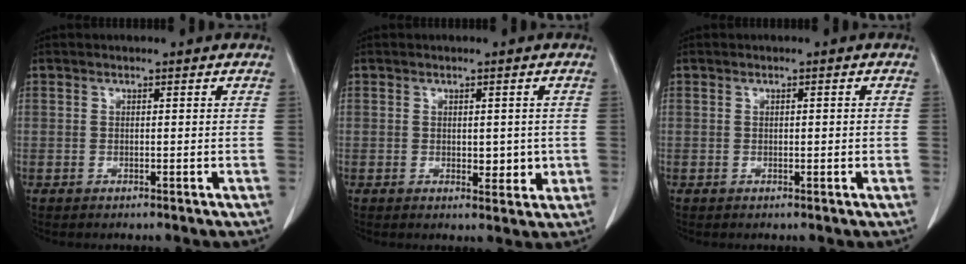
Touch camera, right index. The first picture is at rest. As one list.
[{"total": 3.3, "force": [-0.1, 1.9, 2.6], "torque": [-0.026, -0.004, 0.005]}, {"total": 1.0, "force": [0.0, 0.2, 1.0], "torque": [-0.017, 0.000, 0.002]}]